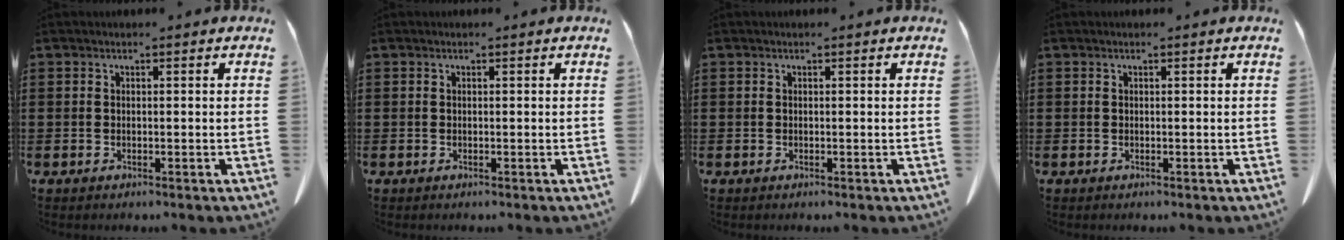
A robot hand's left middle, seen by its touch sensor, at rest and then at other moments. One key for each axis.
{"total": 0.0}
{"total": 0.0}
{"total": 0.0}